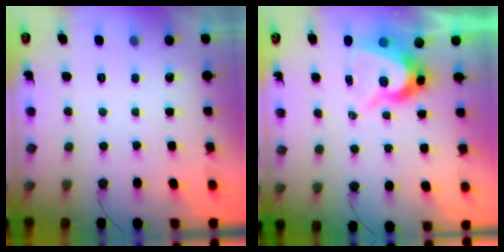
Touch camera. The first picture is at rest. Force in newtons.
{"total": 8.8, "press": 8.8, "slide": 0.9}